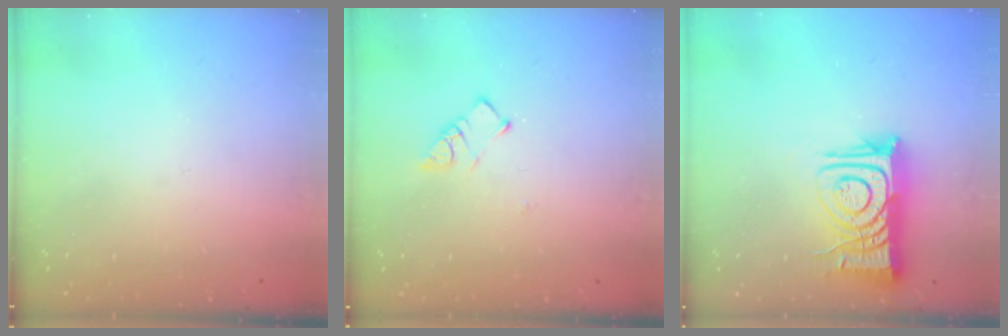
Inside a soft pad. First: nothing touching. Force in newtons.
{"total": 3.7, "press": 3.7, "slide": 0.2}
{"total": 12.7, "press": 12.7, "slide": 1.2}